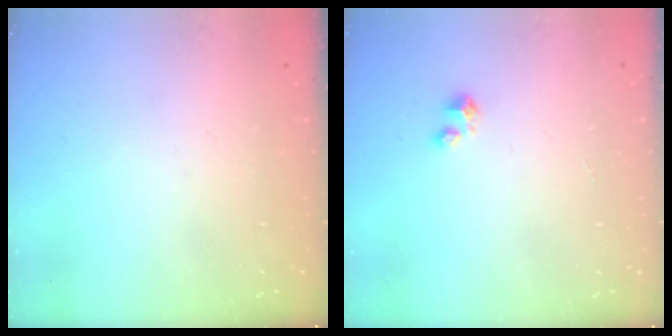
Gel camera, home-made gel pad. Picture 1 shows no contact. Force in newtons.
{"total": 1.6, "press": 1.6, "slide": 0.1}